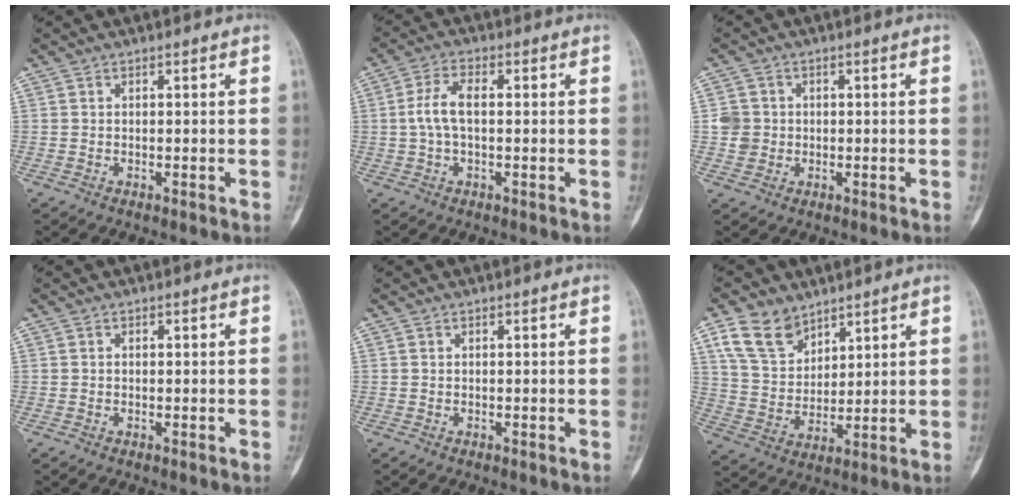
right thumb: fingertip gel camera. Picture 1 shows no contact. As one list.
[{"total": 5.6, "force": [0.2, 2.6, 4.9], "torque": [-0.112, 0.017, 0.000]}, {"total": 3.8, "force": [0.0, 3.6, 0.9], "torque": [0.003, 0.006, 0.001]}, {"total": 0.0}, {"total": 0.0}, {"total": 10.3, "force": [6.6, 6.5, 4.4], "torque": [-0.068, -0.026, 0.137]}]